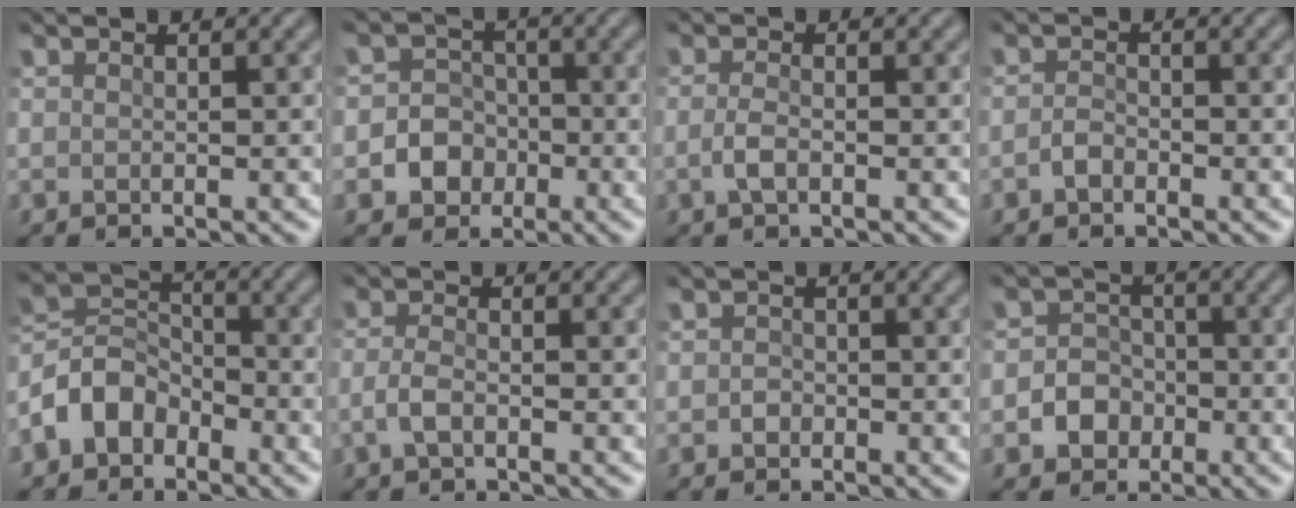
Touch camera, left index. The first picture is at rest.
{"total": 3.9, "force": [-1.0, 3.7, 0.9], "torque": [0.016, 0.014, -0.036]}
{"total": 1.3, "force": [-0.3, 0.5, 1.2], "torque": [-0.029, 0.004, -0.010]}
{"total": 0.9, "force": [-0.5, 0.6, 0.4], "torque": [-0.010, 0.007, -0.013]}
{"total": 4.4, "force": [-2.6, 3.1, 1.7], "torque": [-0.033, 0.012, -0.062]}
{"total": 1.5, "force": [-0.6, 0.6, 1.3], "torque": [-0.032, 0.005, -0.016]}
{"total": 0.8, "force": [-0.2, 0.8, 0.2], "torque": [-0.001, 0.002, -0.006]}
{"total": 3.1, "force": [-0.8, 2.8, 0.9], "torque": [0.010, 0.007, -0.027]}